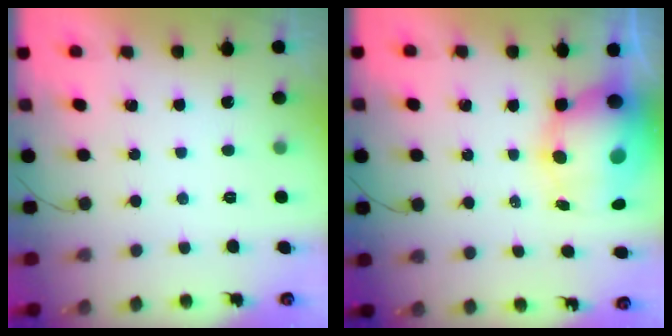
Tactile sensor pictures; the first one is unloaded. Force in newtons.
{"total": 11.9, "press": 11.4, "slide": 3.2}